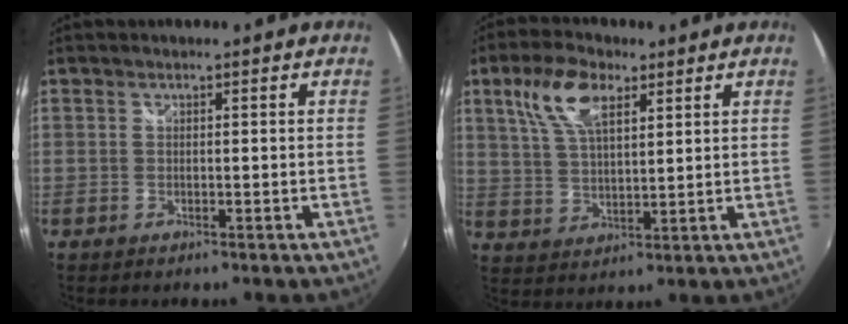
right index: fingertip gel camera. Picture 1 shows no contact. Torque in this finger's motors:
{"motor_torque": [0.59, 0.11, 0.52, 0.10]}